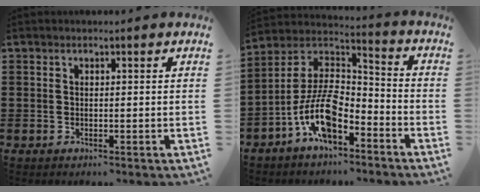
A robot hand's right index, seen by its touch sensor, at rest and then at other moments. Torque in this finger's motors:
{"motor_torque": [2.14, 0.00, 1.05, 0.21]}